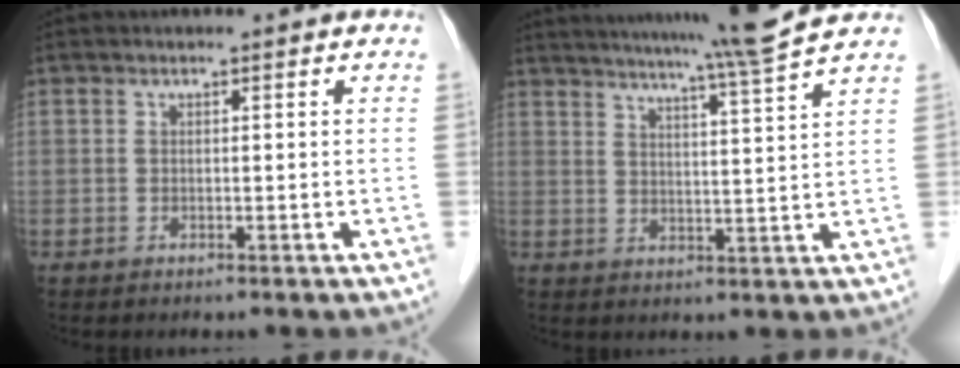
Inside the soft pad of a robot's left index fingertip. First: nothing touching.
{"total": 11.7, "force": [10.2, -2.5, 5.1], "torque": [-0.084, -0.023, 0.141]}